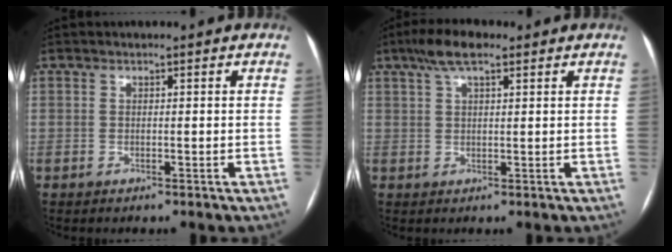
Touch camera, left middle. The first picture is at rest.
{"total": 5.3, "force": [3.4, 1.4, 3.8], "torque": [-0.080, 0.019, 0.060]}